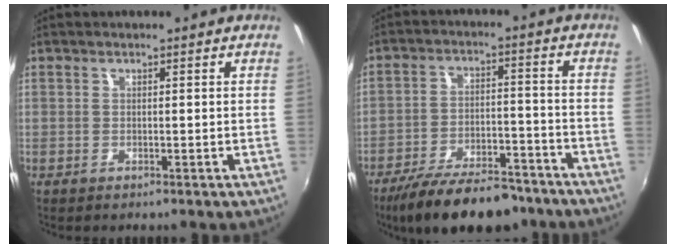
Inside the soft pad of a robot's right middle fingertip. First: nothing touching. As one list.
[{"total": 18.0, "force": [-14.4, 5.8, 9.1], "torque": [-0.173, -0.021, -0.215]}]